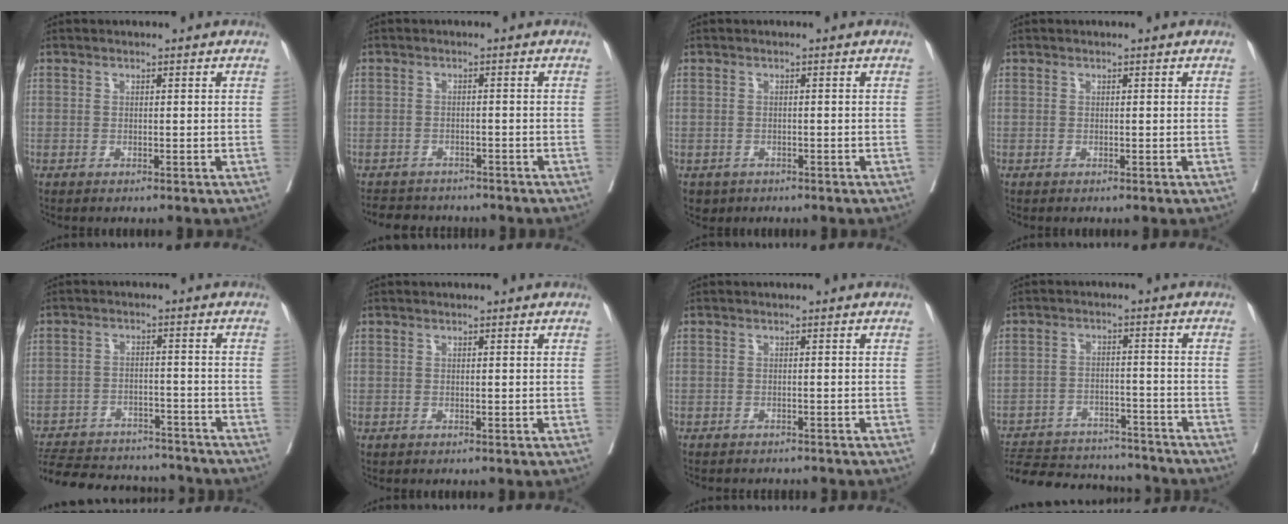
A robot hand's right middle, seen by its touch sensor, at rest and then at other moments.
{"total": 6.9, "force": [-6.3, 2.4, 1.4], "torque": [-0.019, -0.002, -0.087]}
{"total": 2.4, "force": [-1.5, 1.8, 0.3], "torque": [-0.003, 0.002, -0.023]}
{"total": 0.0}
{"total": 18.2, "force": [-16.6, 5.4, 5.1], "torque": [-0.118, 0.001, -0.231]}
{"total": 0.0}
{"total": 6.0, "force": [-5.5, 1.6, 1.6], "torque": [-0.015, -0.004, -0.068]}
{"total": 18.3, "force": [-17.0, 4.6, 4.9], "torque": [-0.107, 0.002, -0.239]}